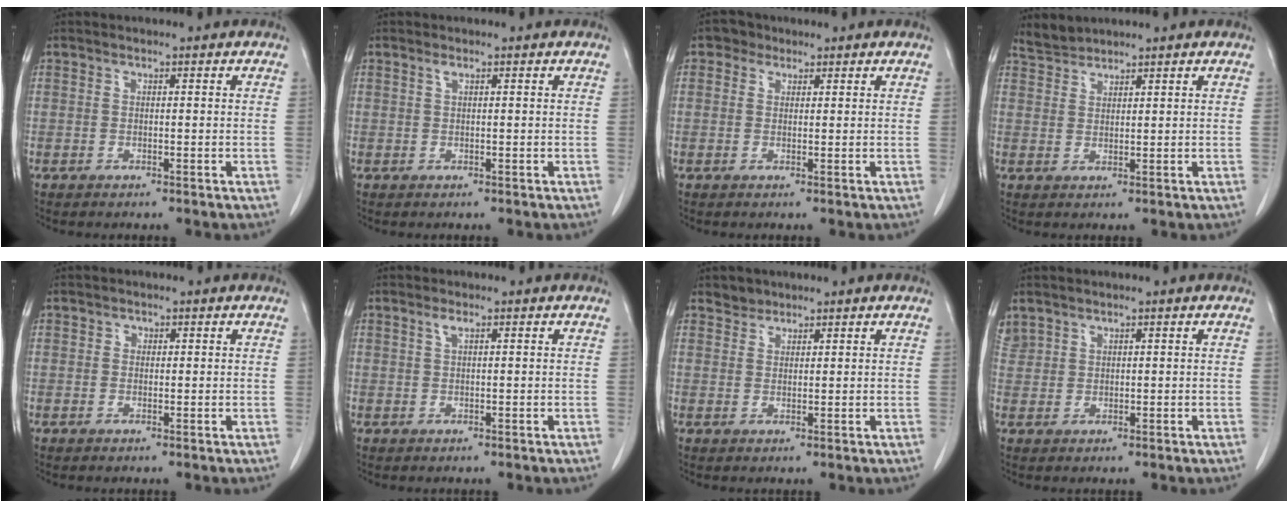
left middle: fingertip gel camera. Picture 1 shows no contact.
{"total": 0.6, "force": [0.3, 0.0, 0.5], "torque": [-0.016, 0.003, 0.006]}
{"total": 2.1, "force": [1.2, 1.7, 0.3], "torque": [-0.007, 0.005, 0.014]}
{"total": 2.4, "force": [2.4, 0.1, -0.4], "torque": [-0.001, 0.006, 0.052]}
{"total": 0.7, "force": [0.2, 0.6, 0.2], "torque": [0.002, 0.001, 0.002]}
{"total": 1.0, "force": [0.6, 0.1, 0.8], "torque": [-0.023, 0.002, 0.012]}
{"total": 1.8, "force": [1.5, 0.9, -0.2], "torque": [0.003, 0.002, 0.024]}
{"total": 2.3, "force": [2.0, 1.1, 0.2], "torque": [-0.008, 0.011, 0.044]}